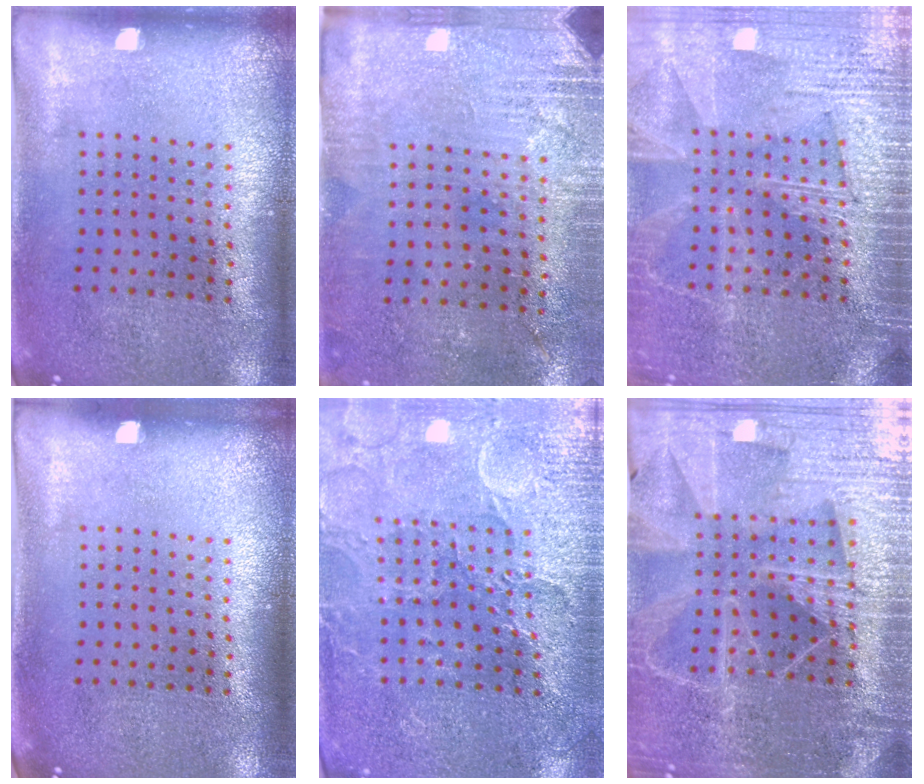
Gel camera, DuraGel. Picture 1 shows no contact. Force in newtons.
{"total": 2.9, "press": 2.7, "slide": 1.1}
{"total": 5.3, "press": 5.2, "slide": 0.7}
{"total": 0.0}
{"total": 3.3, "press": 3.2, "slide": 0.7}
{"total": 5.2, "press": 4.7, "slide": 2.2}